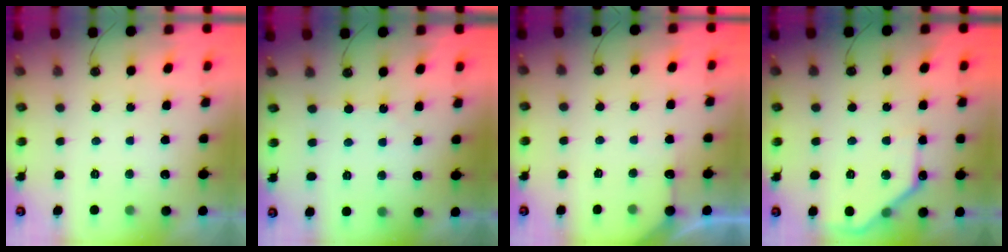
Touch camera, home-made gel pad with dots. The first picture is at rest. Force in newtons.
{"total": 2.4, "press": 2.4, "slide": 0.4}
{"total": 4.4, "press": 4.3, "slide": 0.6}
{"total": 10.9, "press": 10.9, "slide": 0.5}